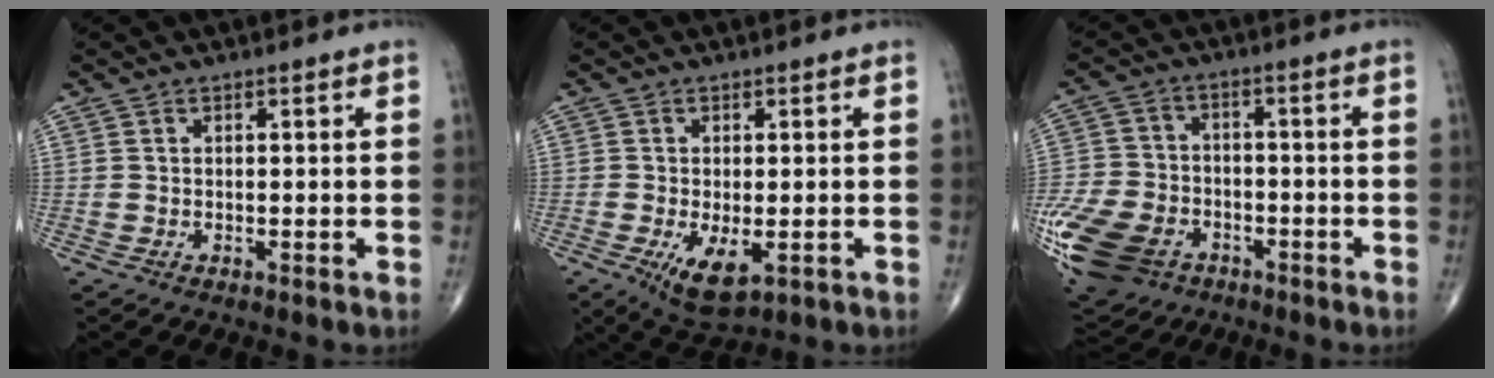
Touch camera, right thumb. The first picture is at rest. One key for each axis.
{"total": 6.7, "fx": -2.1, "fy": 3.0, "fz": 5.6, "tx": -0.098, "ty": -0.017, "tz": -0.025}
{"total": 20.1, "fx": -9.2, "fy": 14.0, "fz": 11.1, "tx": -0.274, "ty": 0.007, "tz": -0.159}